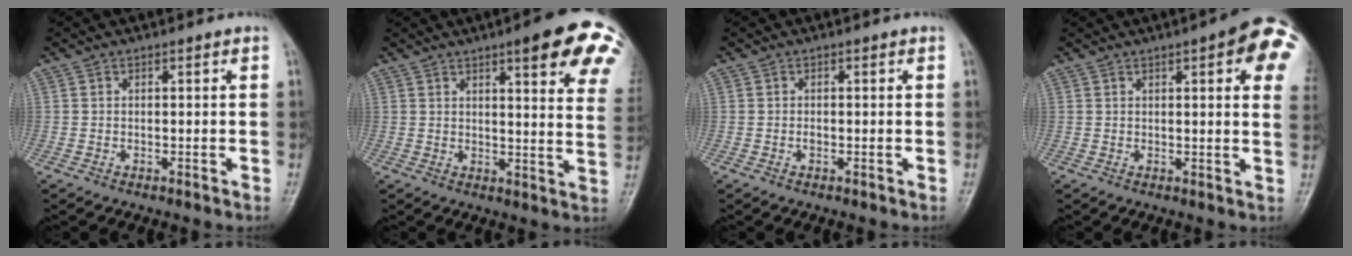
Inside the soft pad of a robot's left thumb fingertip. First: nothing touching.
{"total": 17.3, "force": [9.8, 3.7, 13.7], "torque": [-0.146, -0.033, 0.108]}
{"total": 0.6, "force": [-0.1, 0.4, 0.4], "torque": [-0.006, 0.000, -0.006]}
{"total": 12.8, "force": [4.7, 3.3, 11.5], "torque": [-0.115, -0.008, 0.044]}